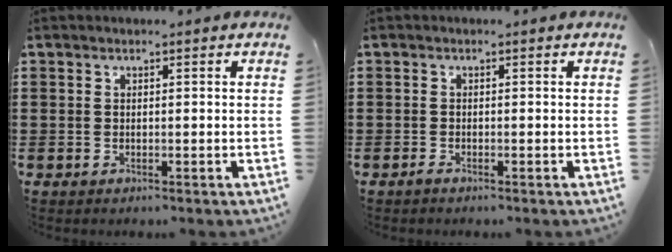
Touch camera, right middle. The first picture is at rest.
{"total": 0.7, "force": [-0.7, 0.0, 0.3], "torque": [-0.009, -0.005, -0.012]}